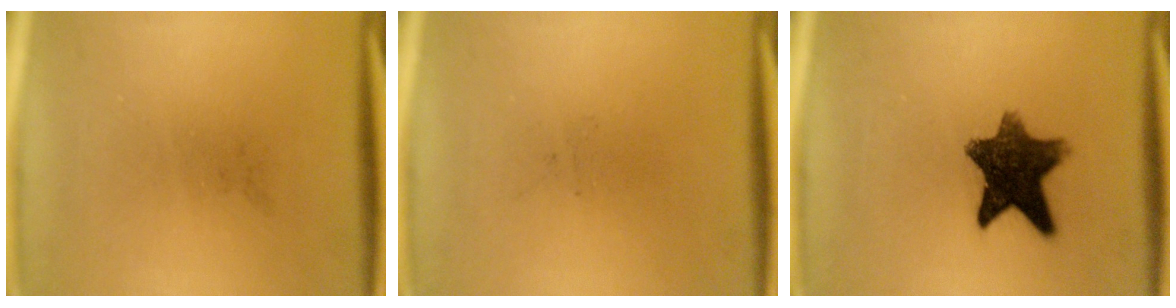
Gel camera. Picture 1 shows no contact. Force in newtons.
{"total": 0.0}
{"total": 10.8}